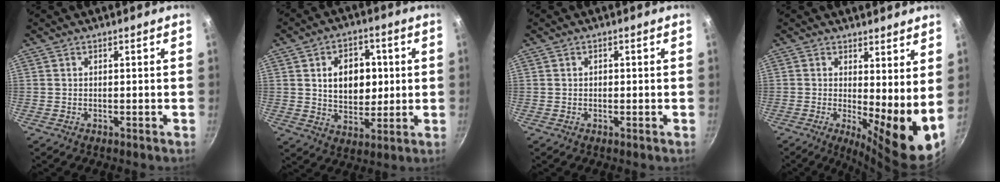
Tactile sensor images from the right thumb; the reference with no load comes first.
{"total": 11.7, "force": [1.9, 8.4, 7.9], "torque": [-0.080, -0.005, 0.033]}
{"total": 0.7, "force": [0.0, 0.6, 0.4], "torque": [-0.002, 0.004, 0.000]}
{"total": 10.4, "force": [0.8, 3.1, 9.9], "torque": [-0.122, -0.027, 0.012]}